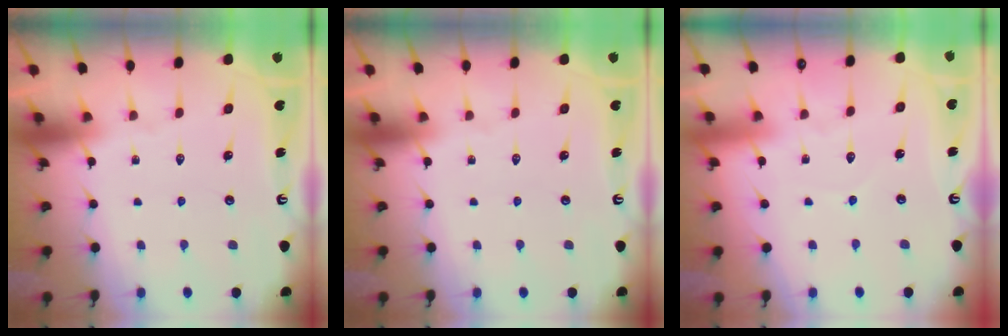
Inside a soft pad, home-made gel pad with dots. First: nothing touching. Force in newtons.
{"total": 0.0}
{"total": 3.9, "press": 3.9, "slide": 0.3}